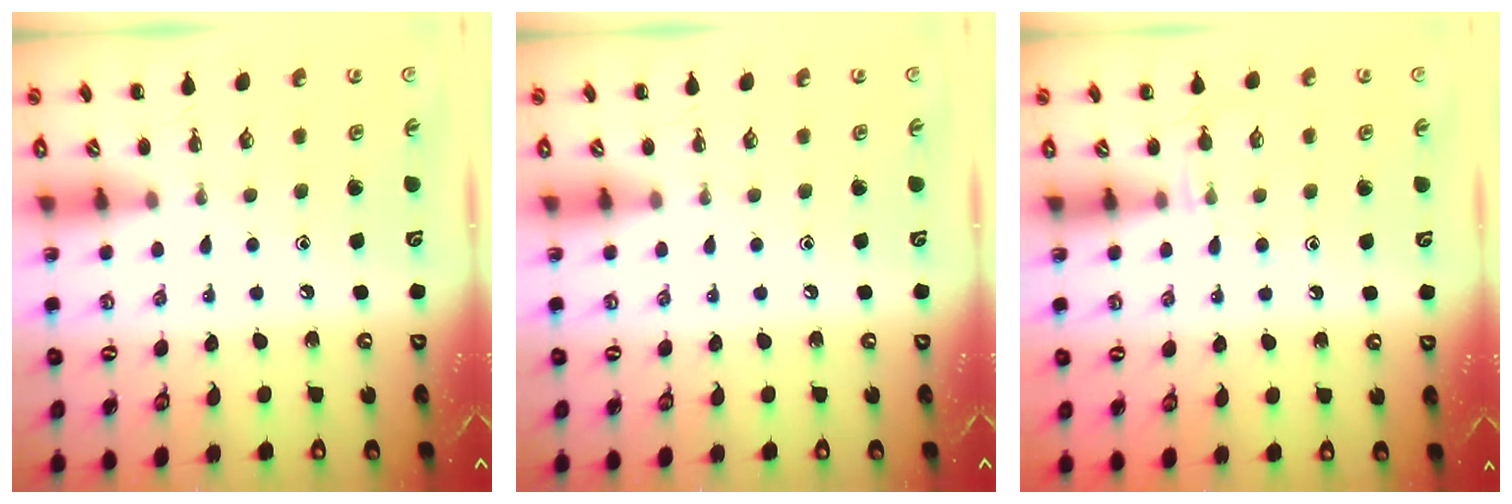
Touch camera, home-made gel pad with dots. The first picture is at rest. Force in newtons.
{"total": 0.0}
{"total": 4.6, "press": 4.3, "slide": 1.6}